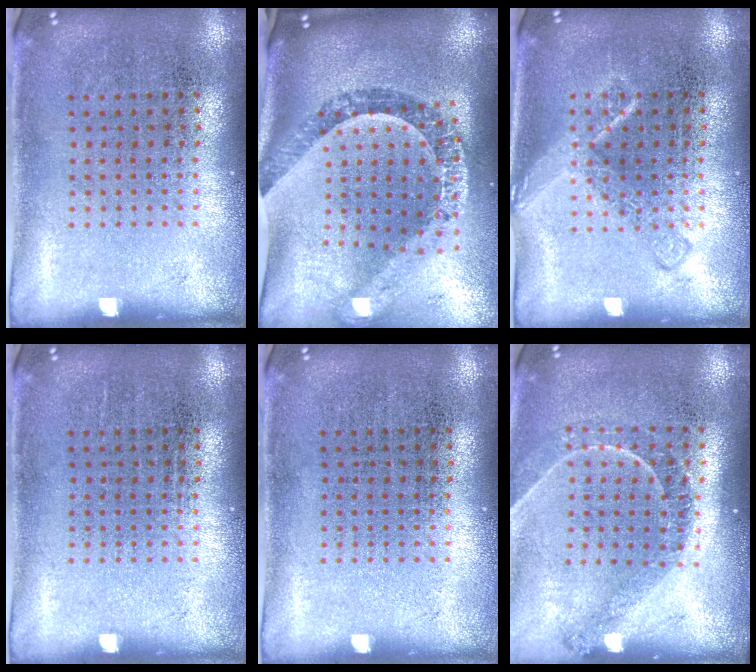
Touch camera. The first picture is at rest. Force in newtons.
{"total": 2.2, "press": 1.8, "slide": 1.3}
{"total": 2.3, "press": 2.3, "slide": 0.5}
{"total": 0.0}
{"total": 0.0}
{"total": 1.3, "press": 1.2, "slide": 0.2}